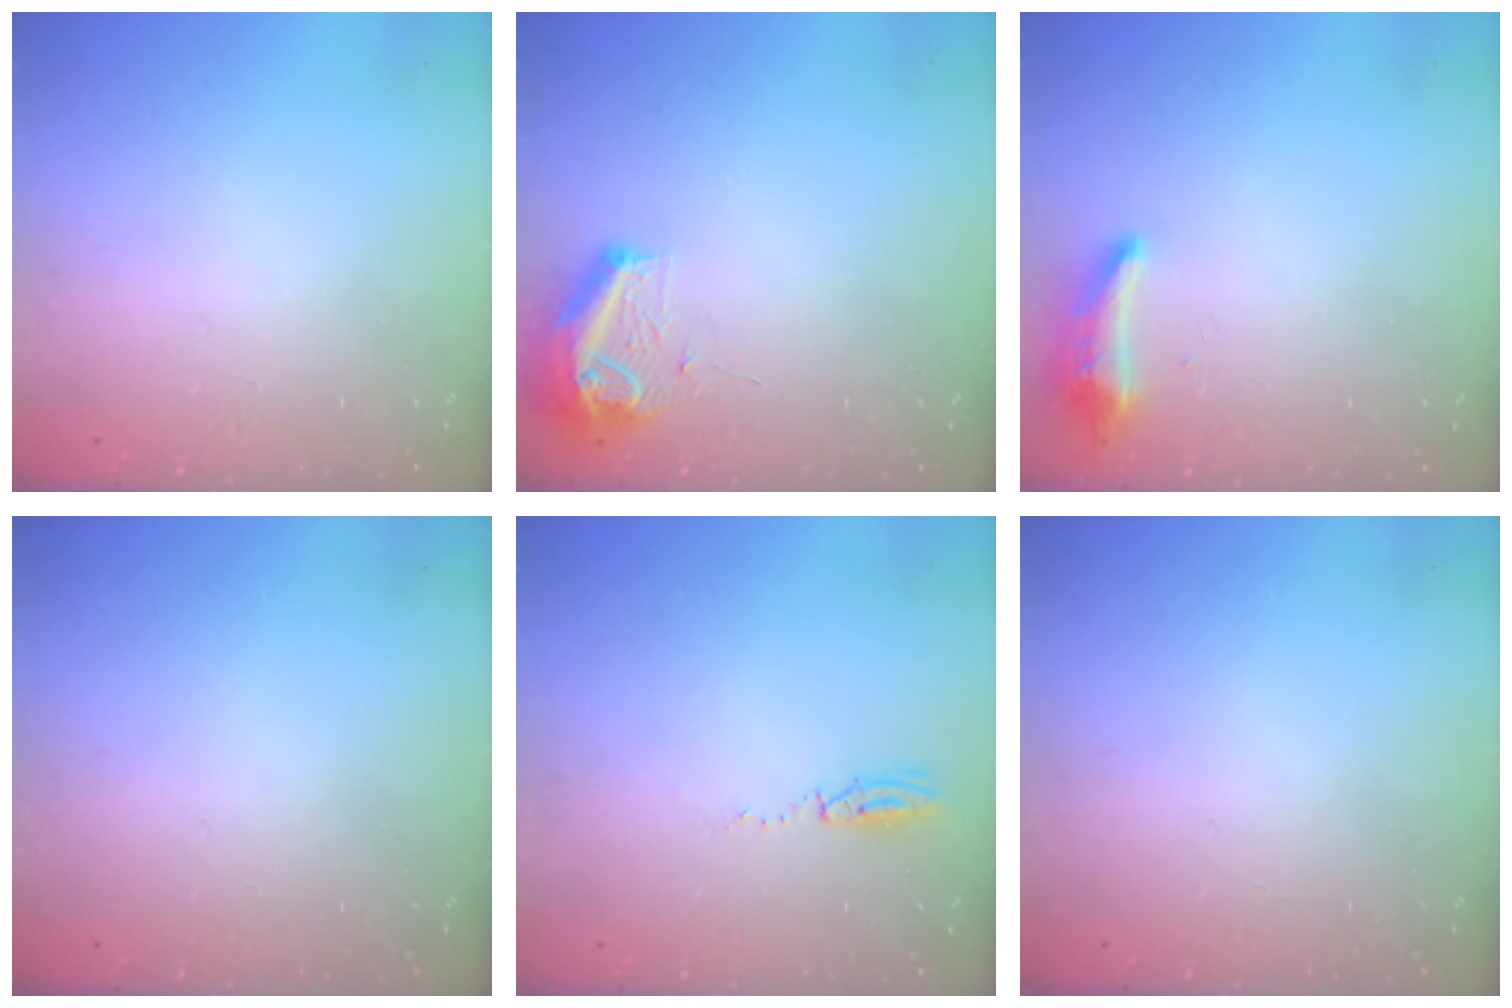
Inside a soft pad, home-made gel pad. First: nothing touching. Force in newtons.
{"total": 8.7, "press": 8.6, "slide": 1.0}
{"total": 10.1, "press": 9.0, "slide": 4.6}
{"total": 0.0}
{"total": 3.5, "press": 2.8, "slide": 2.1}
{"total": 0.0}